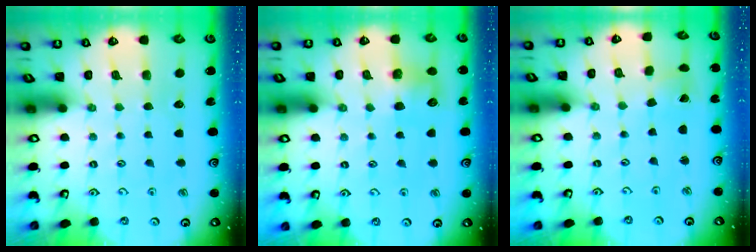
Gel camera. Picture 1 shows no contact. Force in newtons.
{"total": 7.5, "press": 7.4, "slide": 0.6}
{"total": 1.8, "press": 1.8, "slide": 0.2}